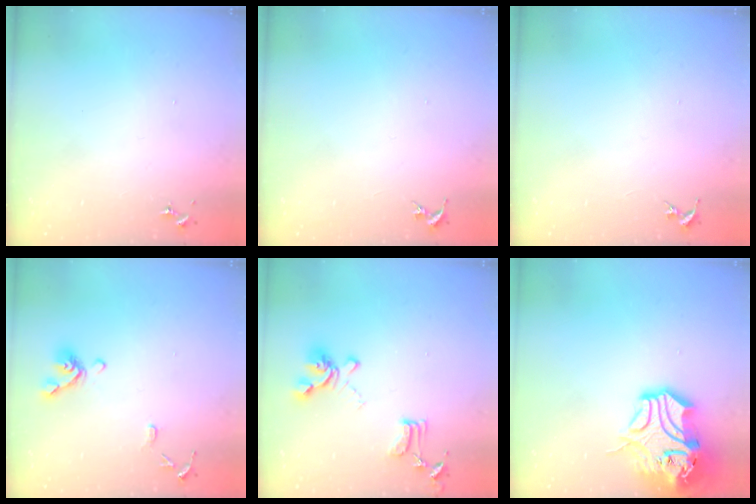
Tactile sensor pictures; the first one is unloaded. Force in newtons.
{"total": 0.0}
{"total": 0.0}
{"total": 10.3, "press": 10.2, "slide": 1.3}
{"total": 15.1, "press": 15.1, "slide": 1.4}
{"total": 16.7, "press": 16.5, "slide": 2.4}